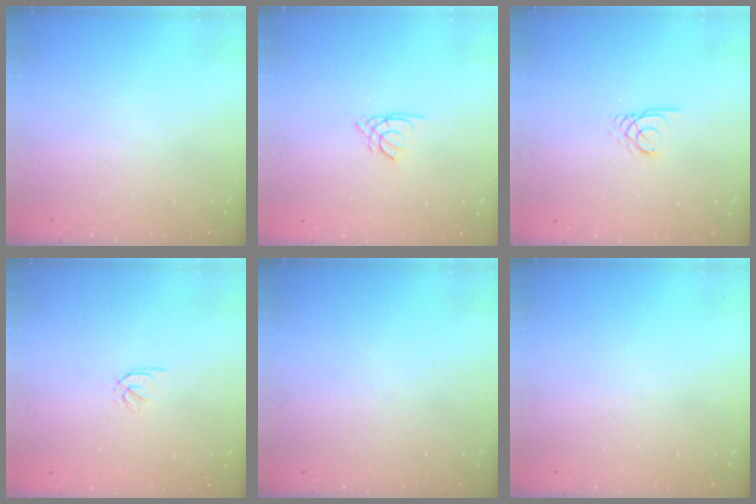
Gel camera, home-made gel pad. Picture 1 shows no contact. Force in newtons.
{"total": 1.9, "press": 1.8, "slide": 0.5}
{"total": 2.4, "press": 2.4, "slide": 0.3}
{"total": 1.7, "press": 1.6, "slide": 0.6}
{"total": 0.0}
{"total": 0.0}